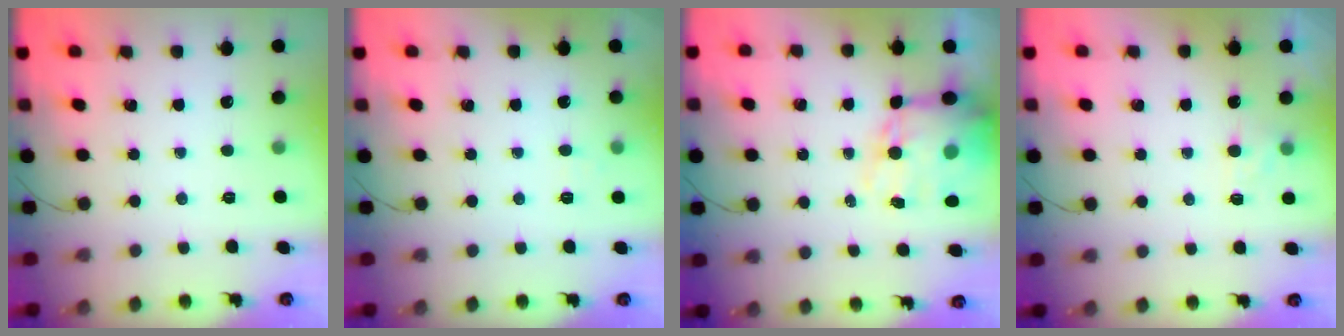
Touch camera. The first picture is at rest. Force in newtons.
{"total": 4.1, "press": 4.0, "slide": 0.9}
{"total": 15.3, "press": 14.9, "slide": 3.6}
{"total": 3.7, "press": 3.5, "slide": 1.2}